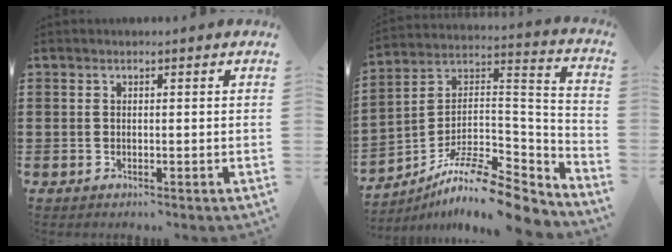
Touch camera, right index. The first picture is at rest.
{"total": 11.8, "force": [-9.8, 2.2, 6.2], "torque": [-0.108, 0.017, -0.190]}